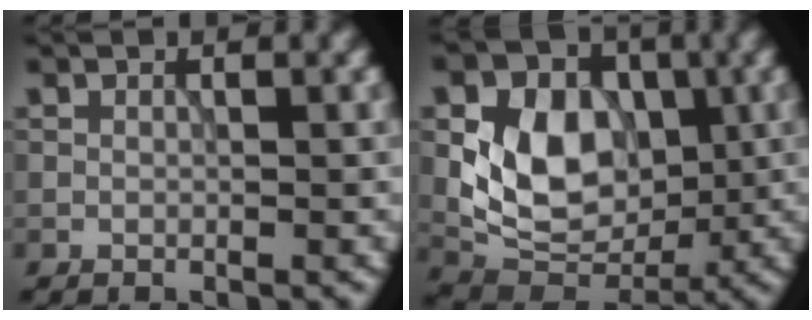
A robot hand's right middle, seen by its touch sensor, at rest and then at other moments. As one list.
[{"total": 8.4, "force": [0.5, 6.3, 5.5], "torque": [-0.094, -0.007, 0.005]}]